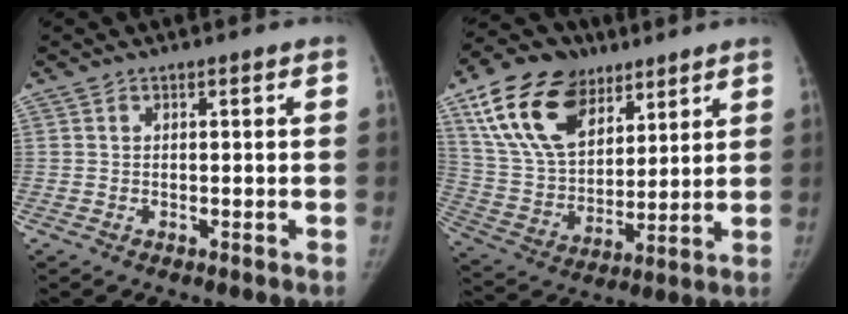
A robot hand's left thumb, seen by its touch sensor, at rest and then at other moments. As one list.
[{"total": 21.0, "force": [11.3, 12.9, 12.2], "torque": [-0.206, -0.019, 0.212]}]